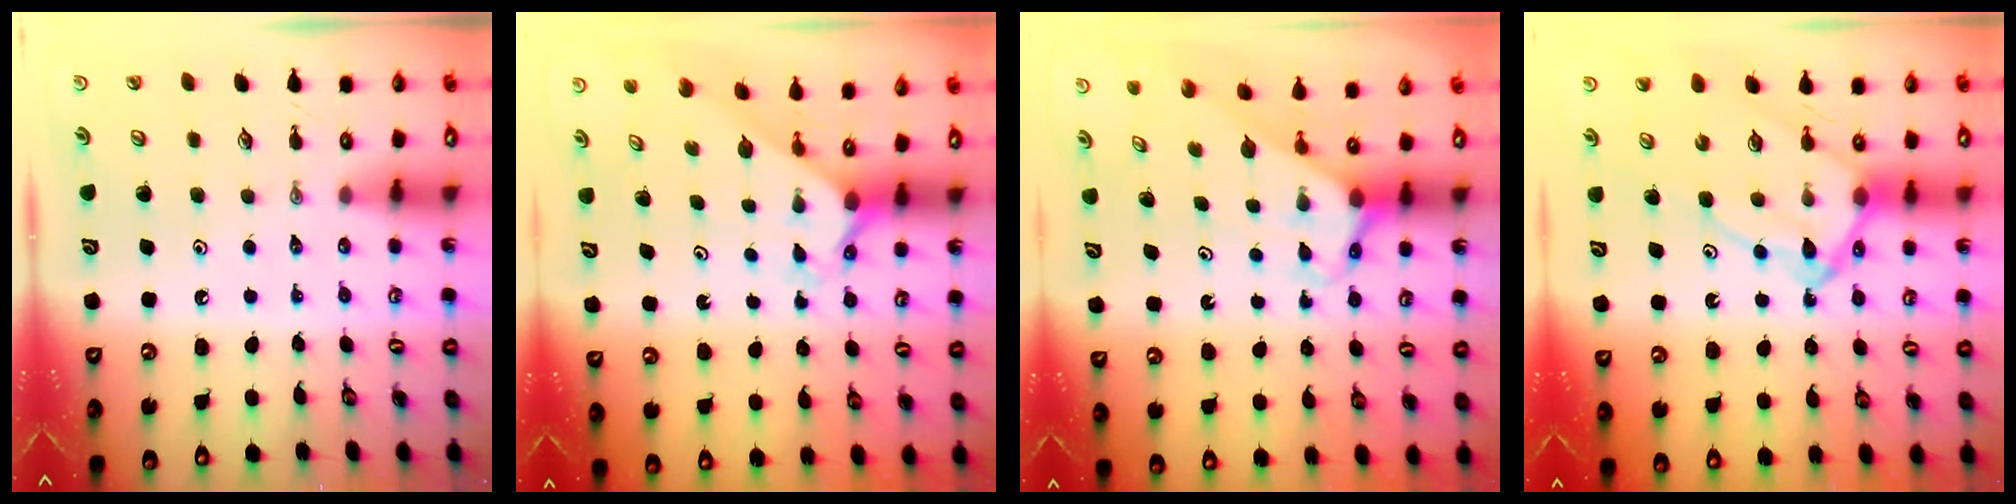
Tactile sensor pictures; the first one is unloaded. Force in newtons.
{"total": 1.8, "press": 1.8, "slide": 0.2}
{"total": 2.7, "press": 2.7, "slide": 0.1}
{"total": 10.6, "press": 10.5, "slide": 1.2}